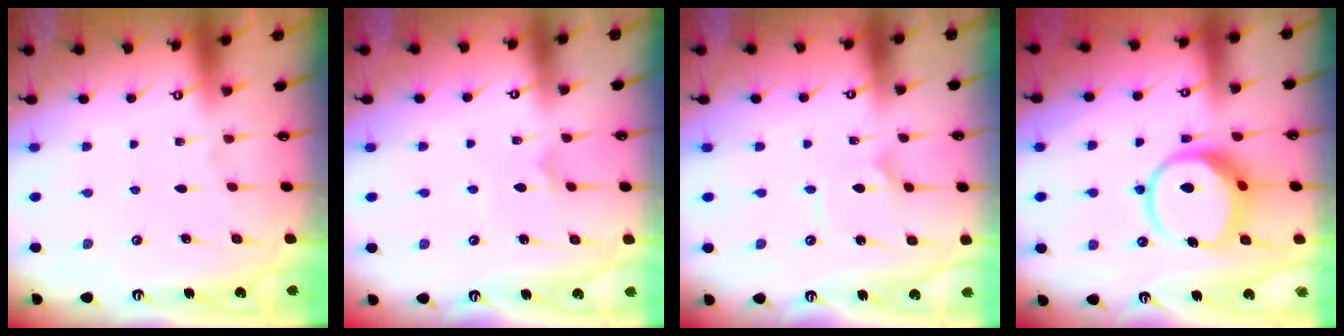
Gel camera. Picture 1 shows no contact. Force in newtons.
{"total": 4.1, "press": 4.1, "slide": 0.3}
{"total": 2.6, "press": 2.5, "slide": 0.3}
{"total": 12.0, "press": 11.9, "slide": 1.5}